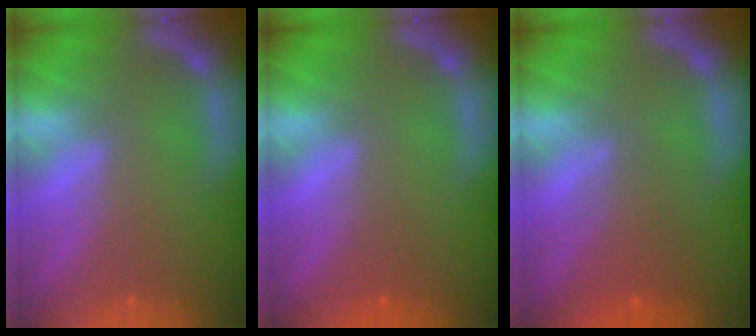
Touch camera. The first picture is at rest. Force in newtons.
{"total": 0.9}
{"total": 3.0}